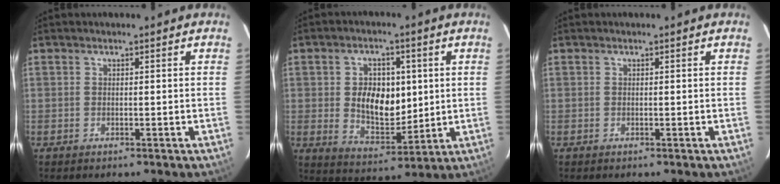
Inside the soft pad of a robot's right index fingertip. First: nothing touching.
{"total": 10.5, "force": [1.2, 6.9, 7.8], "torque": [-0.141, 0.004, 0.032]}
{"total": 0.0}